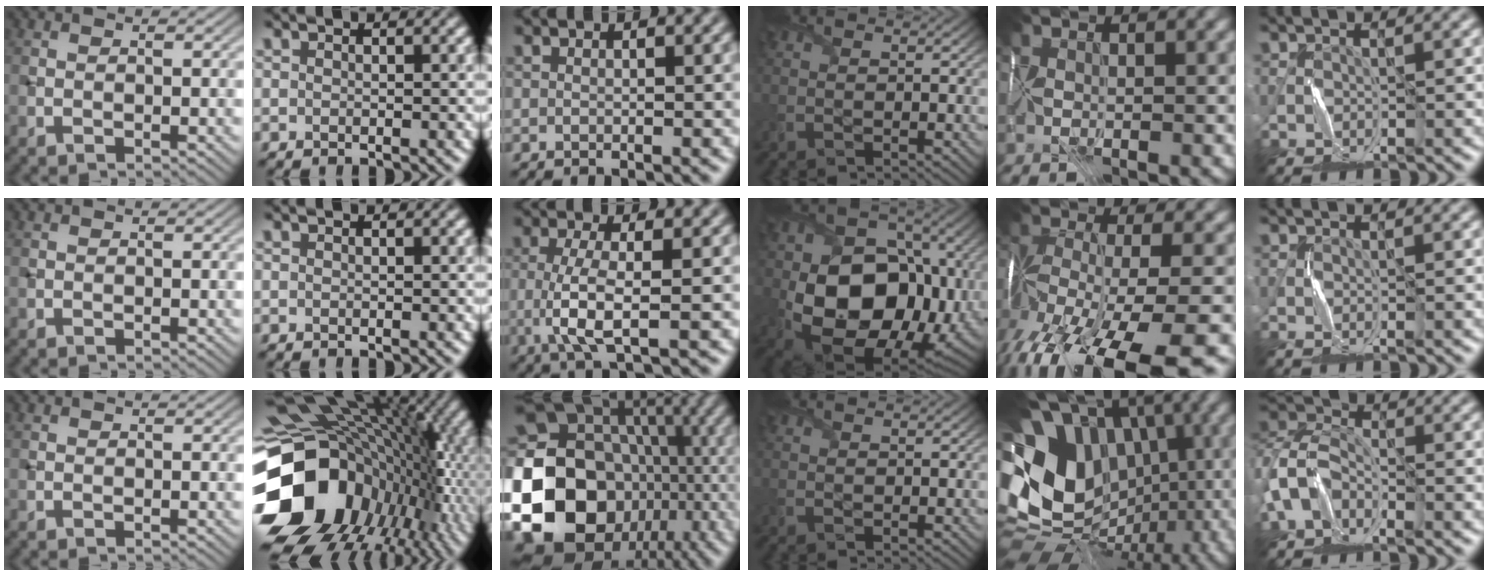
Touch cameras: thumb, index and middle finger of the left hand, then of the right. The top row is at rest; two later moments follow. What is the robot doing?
{"motion": "fold", "object": "map"}